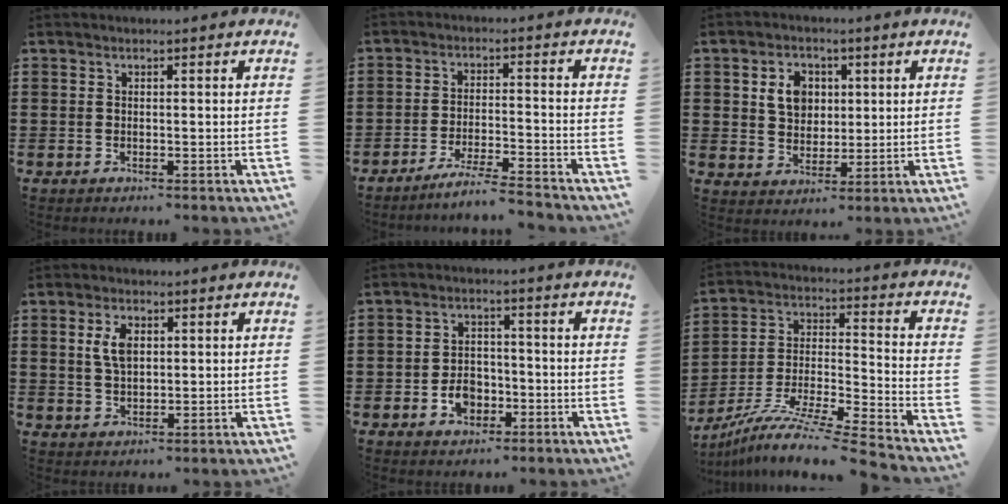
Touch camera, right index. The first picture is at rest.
{"total": 5.1, "force": [-4.7, -0.7, 1.7], "torque": [-0.035, -0.013, -0.092]}
{"total": 5.6, "force": [1.6, 4.6, 2.7], "torque": [-0.064, 0.014, 0.025]}
{"total": 4.6, "force": [1.2, 2.5, 3.7], "torque": [-0.080, 0.010, 0.020]}
{"total": 4.4, "force": [-1.7, 3.3, 2.2], "torque": [-0.037, 0.005, -0.034]}
{"total": 10.0, "force": [-9.0, -0.5, 4.5], "torque": [-0.083, -0.003, -0.183]}